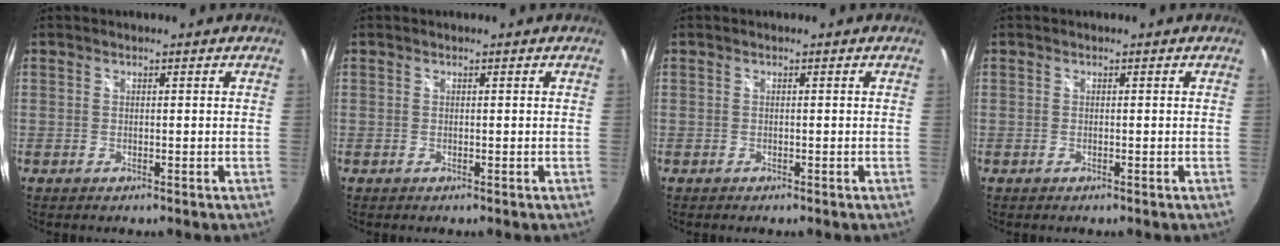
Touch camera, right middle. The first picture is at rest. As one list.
[{"total": 0.0}, {"total": 0.0}, {"total": 0.0}]